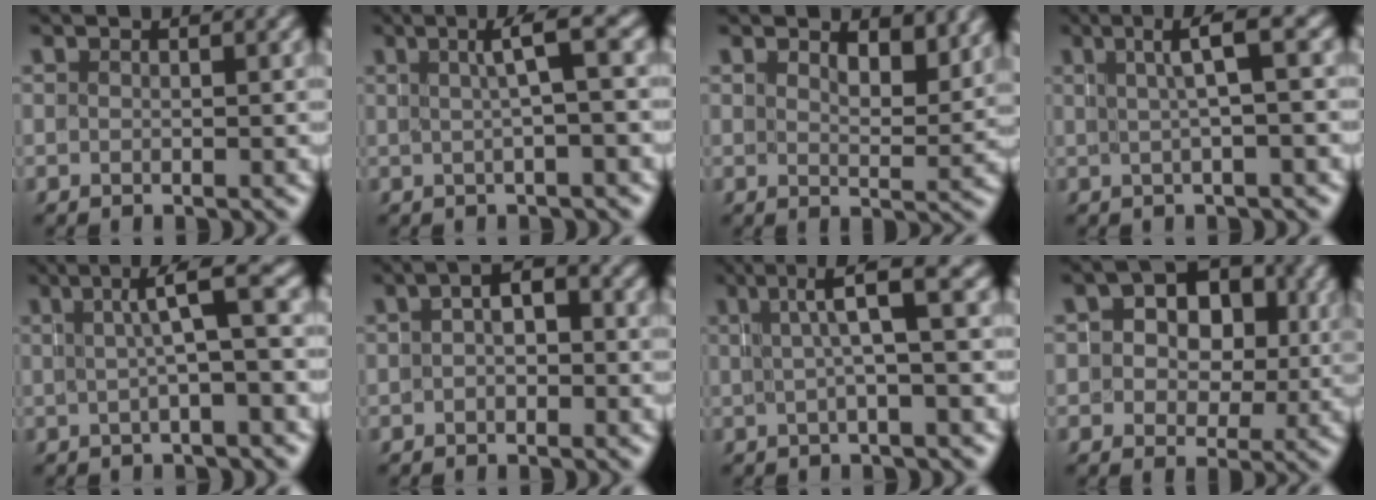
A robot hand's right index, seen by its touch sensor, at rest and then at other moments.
{"total": 2.6, "force": [0.4, -0.7, 2.5], "torque": [-0.028, 0.013, 0.010]}
{"total": 2.9, "force": [2.7, 0.6, 0.8], "torque": [-0.012, -0.008, 0.045]}
{"total": 3.0, "force": [1.0, -0.5, 2.8], "torque": [-0.032, 0.018, 0.016]}
{"total": 3.2, "force": [0.3, -0.5, 3.2], "torque": [-0.035, 0.014, 0.006]}
{"total": 2.3, "force": [0.2, 1.4, 1.8], "torque": [-0.018, 0.003, -0.002]}
{"total": 3.6, "force": [1.1, -0.3, 3.4], "torque": [-0.040, 0.020, 0.015]}
{"total": 6.2, "force": [1.3, 5.0, 3.3], "torque": [-0.048, 0.001, 0.008]}